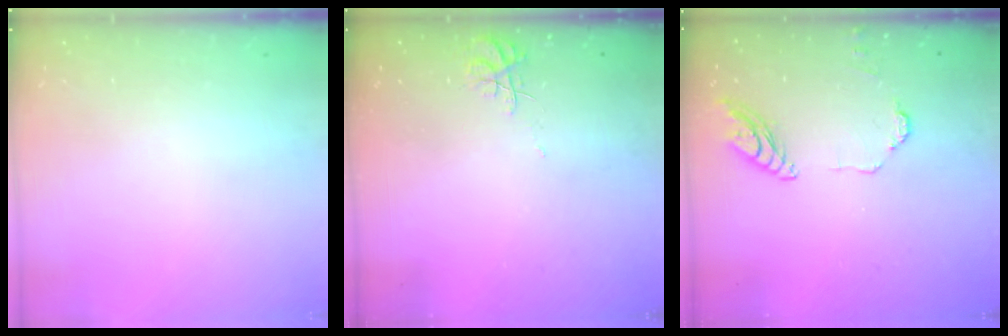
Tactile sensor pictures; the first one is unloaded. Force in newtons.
{"total": 6.5, "press": 6.5, "slide": 0.4}
{"total": 10.0, "press": 9.9, "slide": 0.6}